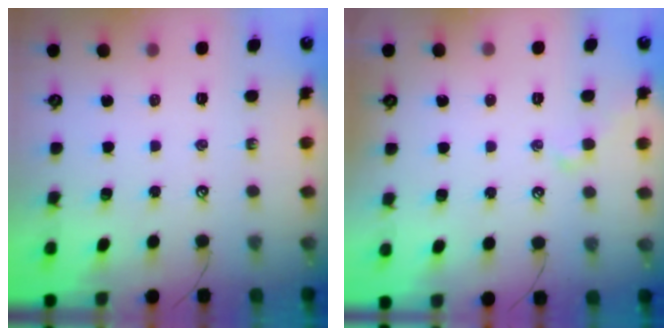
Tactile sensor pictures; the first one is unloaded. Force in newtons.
{"total": 2.0, "press": 2.0, "slide": 0.4}